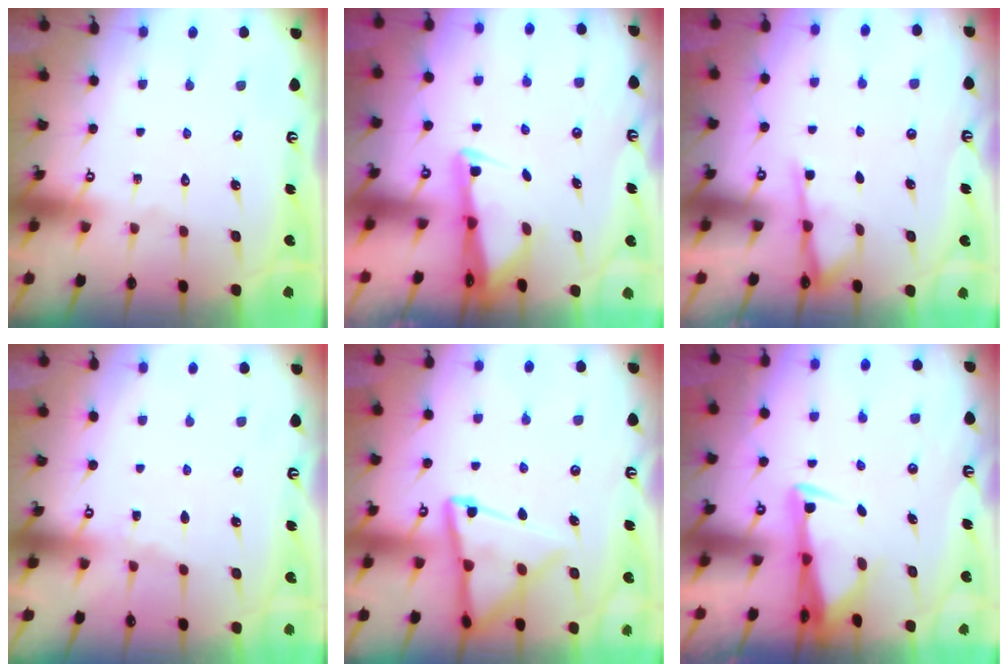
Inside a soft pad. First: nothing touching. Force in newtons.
{"total": 2.6, "press": 2.6, "slide": 0.5}
{"total": 2.2, "press": 2.2, "slide": 0.5}
{"total": 2.8, "press": 2.7, "slide": 0.3}
{"total": 12.9, "press": 12.9, "slide": 1.2}
{"total": 2.9, "press": 2.9, "slide": 0.7}